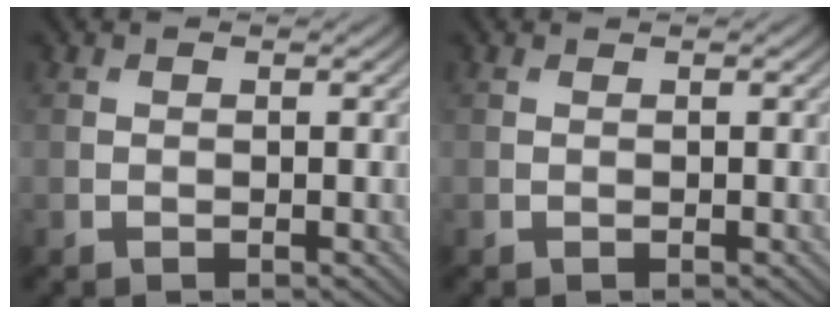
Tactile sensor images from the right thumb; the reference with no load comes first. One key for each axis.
{"total": 0.0}